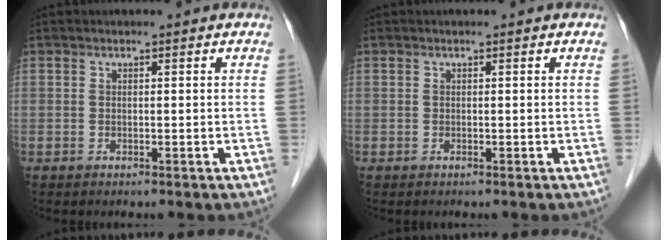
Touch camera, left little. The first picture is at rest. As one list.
[{"total": 0.0}]